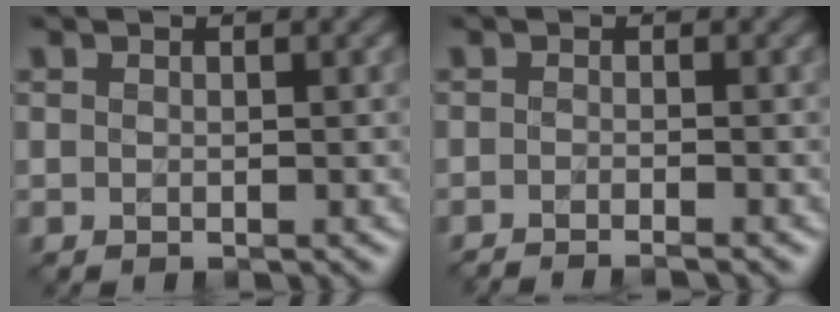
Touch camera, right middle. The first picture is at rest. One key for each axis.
{"total": 2.6, "fx": -1.8, "fy": 0.5, "fz": 1.8, "tx": -0.015, "ty": -0.005, "tz": -0.037}